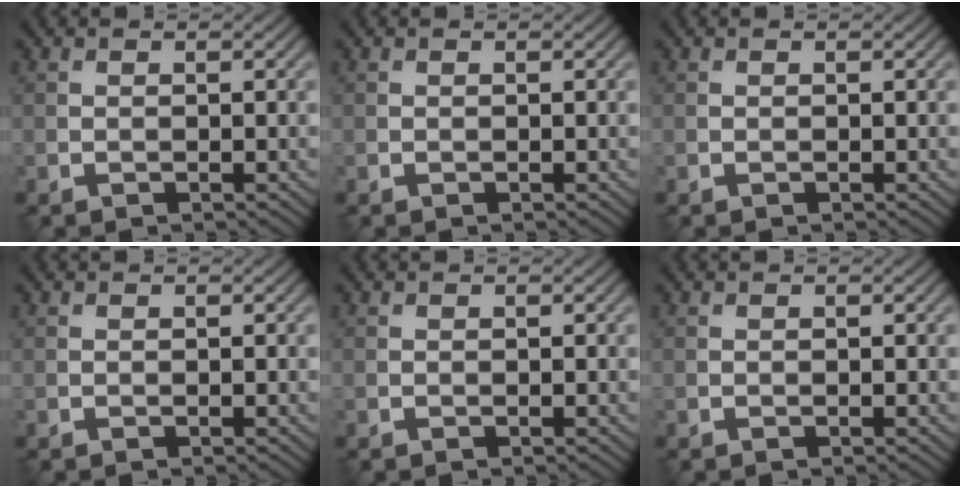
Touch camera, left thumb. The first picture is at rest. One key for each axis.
{"total": 0.0}
{"total": 0.0}
{"total": 0.0}
{"total": 0.0}
{"total": 0.0}